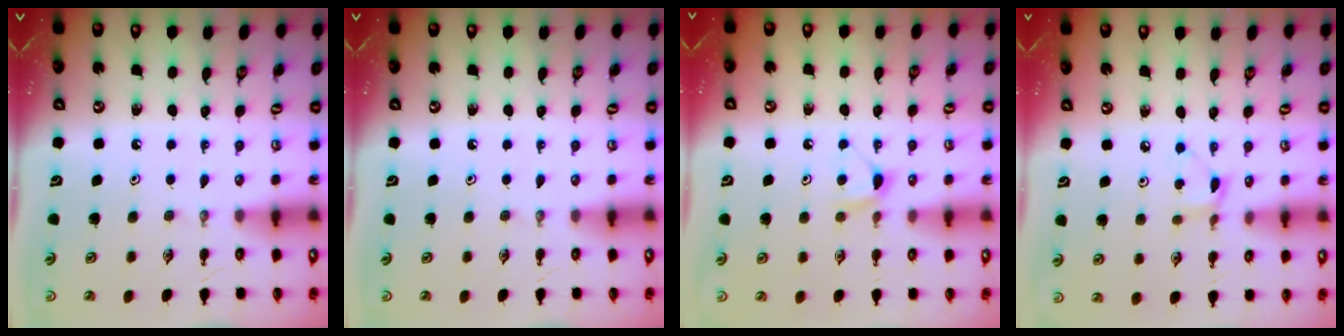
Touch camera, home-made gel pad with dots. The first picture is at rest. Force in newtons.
{"total": 0.0}
{"total": 5.7, "press": 5.6, "slide": 0.8}
{"total": 3.8, "press": 3.8, "slide": 0.6}